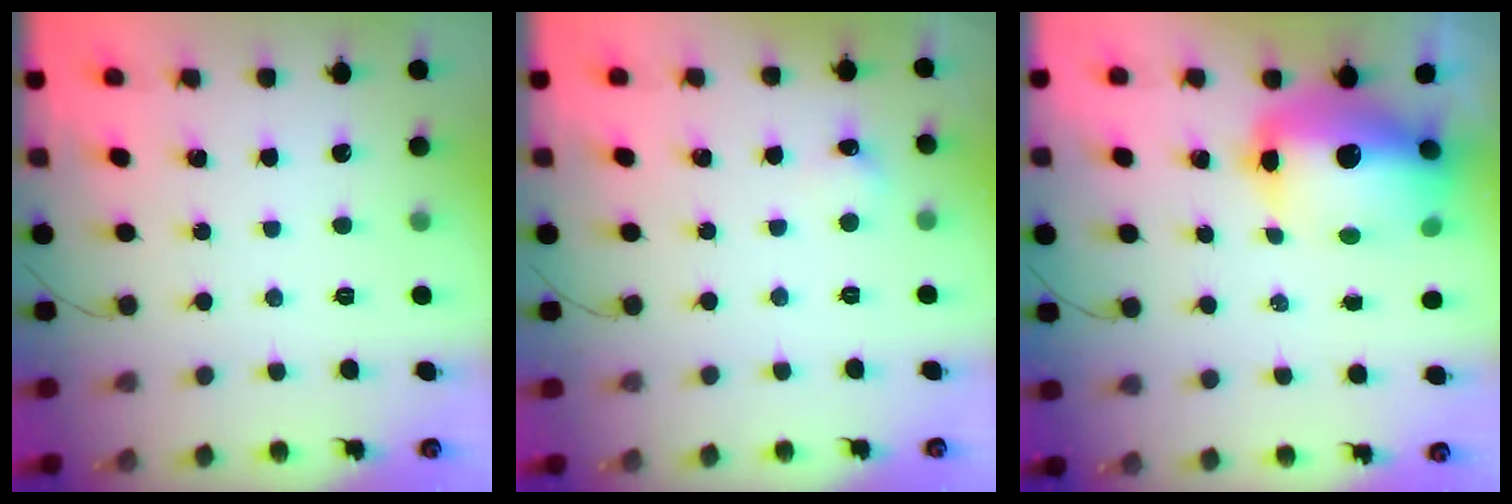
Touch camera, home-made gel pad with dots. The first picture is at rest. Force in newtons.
{"total": 4.5, "press": 4.3, "slide": 1.3}
{"total": 16.9, "press": 16.3, "slide": 4.3}